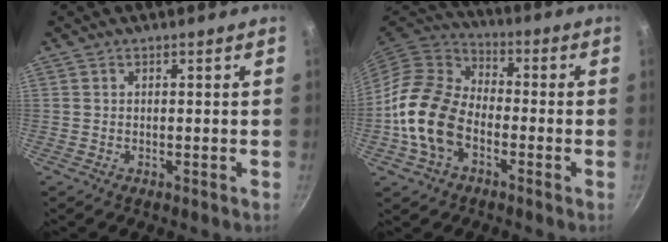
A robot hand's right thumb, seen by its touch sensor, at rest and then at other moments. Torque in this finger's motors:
{"motor_torque": [0.05, 0.88, 1.35, -1.40, 0.49]}